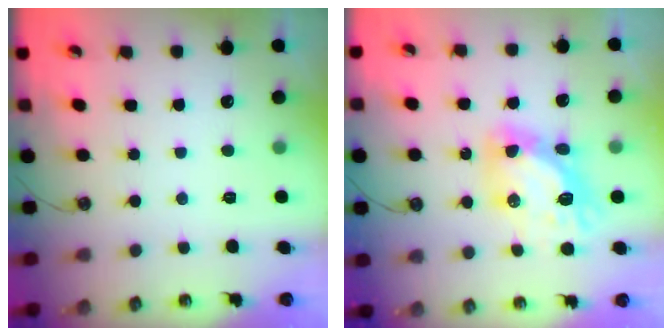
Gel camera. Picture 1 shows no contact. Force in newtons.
{"total": 12.7, "press": 12.7, "slide": 1.3}